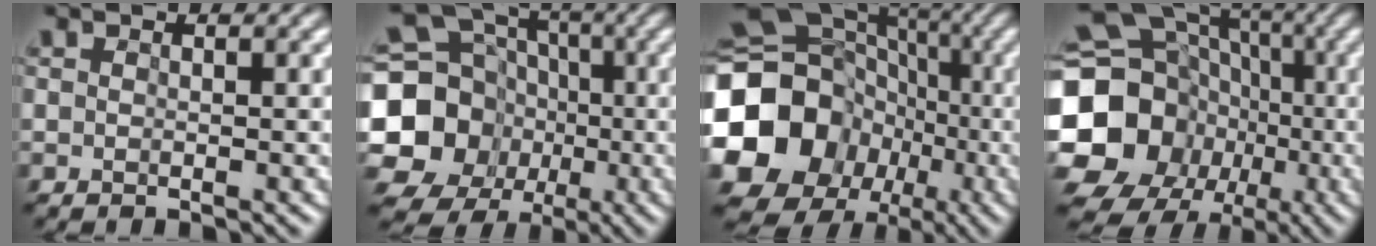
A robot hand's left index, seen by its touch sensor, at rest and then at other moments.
{"total": 15.8, "force": [-1.4, 14.2, 6.7], "torque": [-0.157, -0.011, -0.049]}
{"total": 18.0, "force": [-3.8, 15.9, 7.4], "torque": [-0.179, -0.016, -0.102]}
{"total": 21.8, "force": [-3.6, 19.7, 8.5], "torque": [-0.190, -0.016, -0.090]}